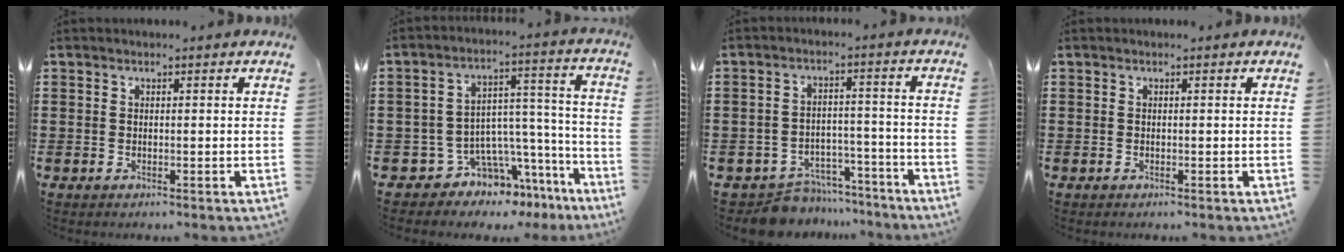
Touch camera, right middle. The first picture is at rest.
{"total": 7.1, "force": [-6.0, 3.5, 1.1], "torque": [-0.032, 0.003, -0.110]}
{"total": 6.5, "force": [-6.3, 1.6, 0.7], "torque": [-0.008, 0.024, -0.121]}
{"total": 0.0}